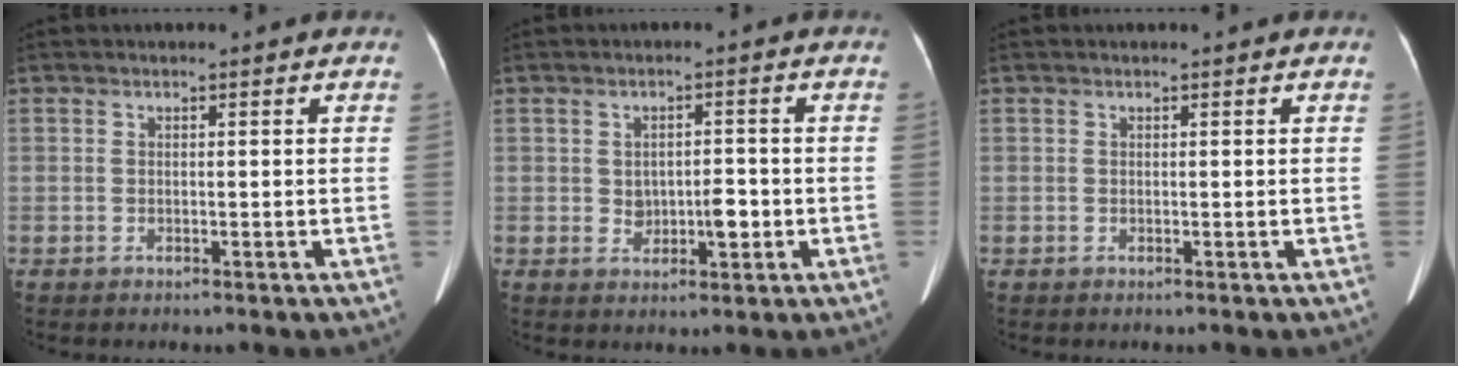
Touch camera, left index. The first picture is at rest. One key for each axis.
{"total": 3.8, "fx": -0.6, "fy": 2.2, "fz": 3.0, "tx": -0.045, "ty": 0.009, "tz": 0.000}
{"total": 0.0}